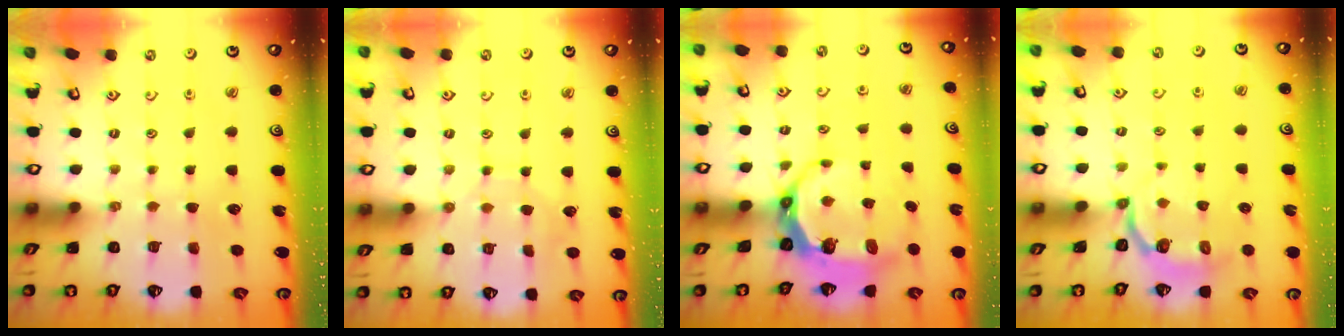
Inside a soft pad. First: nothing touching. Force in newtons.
{"total": 4.3, "press": 4.3, "slide": 0.2}
{"total": 8.8, "press": 7.8, "slide": 3.9}
{"total": 3.4, "press": 2.5, "slide": 2.3}